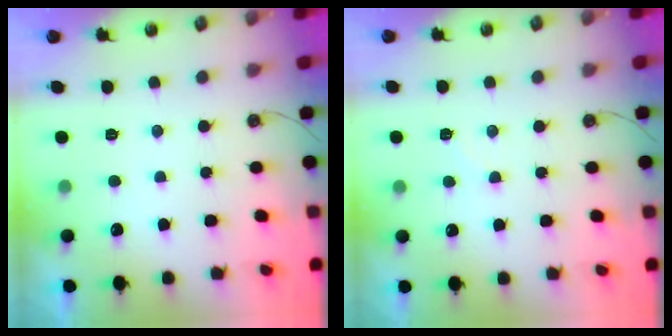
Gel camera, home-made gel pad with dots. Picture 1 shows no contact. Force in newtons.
{"total": 7.3, "press": 7.3, "slide": 0.5}